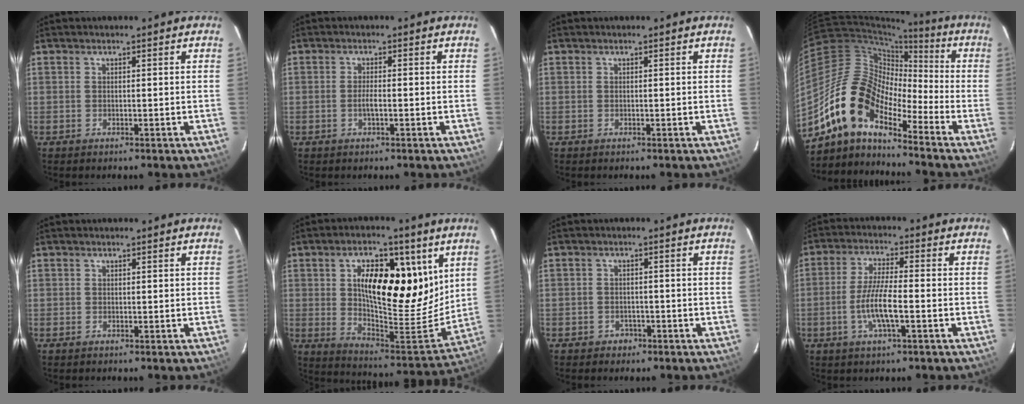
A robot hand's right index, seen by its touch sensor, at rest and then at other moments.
{"total": 1.6, "force": [-0.6, 0.3, 1.5], "torque": [-0.031, -0.002, -0.011]}
{"total": 0.0}
{"total": 13.8, "force": [-10.1, 5.5, 7.6], "torque": [-0.126, 0.014, -0.211]}
{"total": 0.5, "force": [0.0, 0.5, -0.1], "torque": [0.003, 0.002, -0.001]}
{"total": 20.2, "force": [7.7, 9.1, 16.3], "torque": [-0.255, 0.004, 0.130]}
{"total": 2.9, "force": [-1.6, 2.4, 0.4], "torque": [-0.015, 0.008, -0.021]}
{"total": 7.5, "force": [-2.4, 1.2, 7.0], "torque": [-0.141, -0.005, -0.046]}